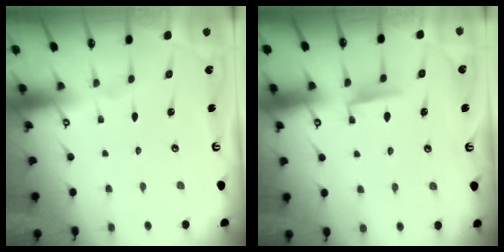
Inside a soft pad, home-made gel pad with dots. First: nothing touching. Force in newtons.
{"total": 5.1, "press": 5.0, "slide": 0.6}